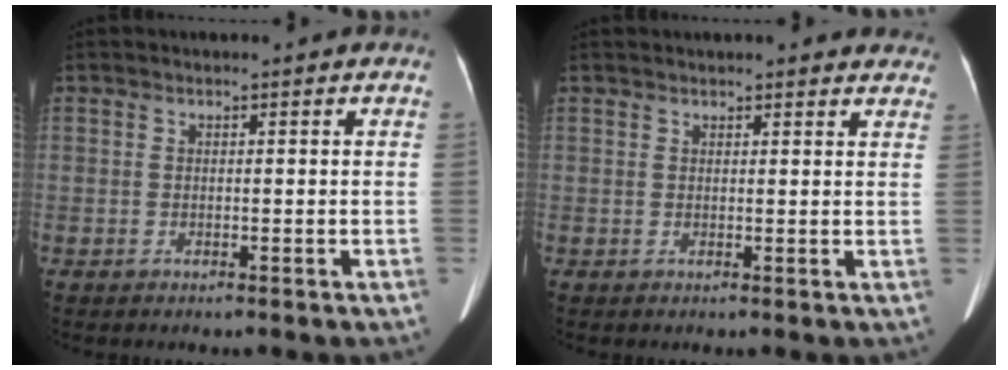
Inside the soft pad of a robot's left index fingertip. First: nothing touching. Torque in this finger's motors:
{"motor_torque": [1.06, -1.08, 0.22, 0.02]}